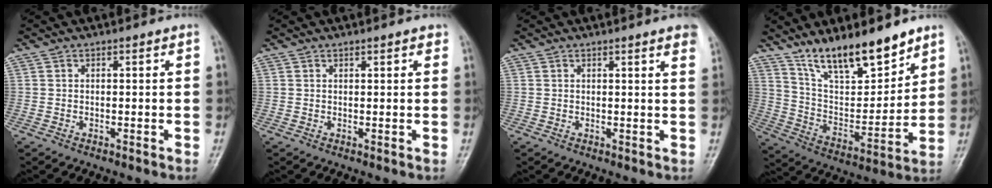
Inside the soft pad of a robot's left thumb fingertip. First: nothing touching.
{"total": 1.3, "force": [0.9, 0.5, 0.8], "torque": [-0.007, -0.002, 0.009]}
{"total": 4.1, "force": [2.9, 0.2, 2.9], "torque": [-0.028, -0.004, 0.025]}
{"total": 16.3, "force": [12.4, 5.3, 9.2], "torque": [-0.114, -0.077, 0.227]}